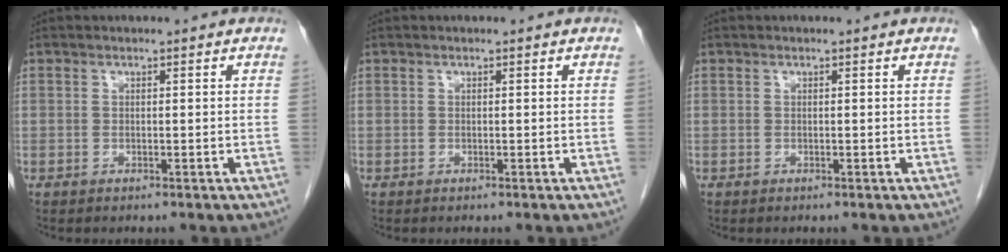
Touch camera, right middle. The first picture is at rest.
{"total": 0.0}
{"total": 0.0}